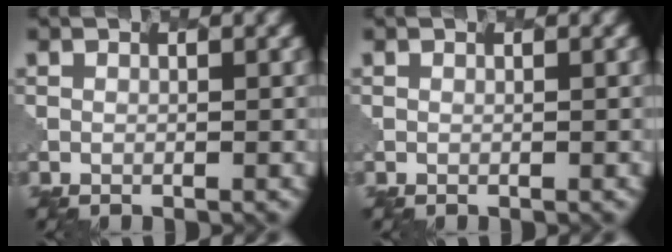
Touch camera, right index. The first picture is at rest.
{"total": 0.0}